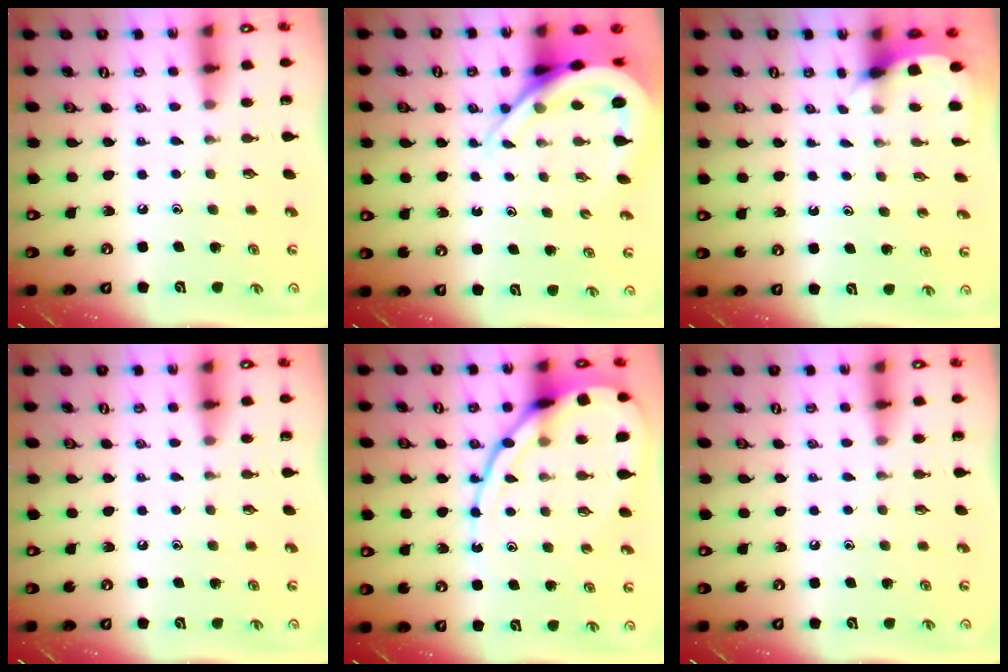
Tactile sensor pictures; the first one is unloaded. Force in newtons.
{"total": 10.4, "press": 10.3, "slide": 1.1}
{"total": 2.5, "press": 2.5, "slide": 0.1}
{"total": 0.0}
{"total": 13.5, "press": 13.4, "slide": 1.2}
{"total": 0.0}